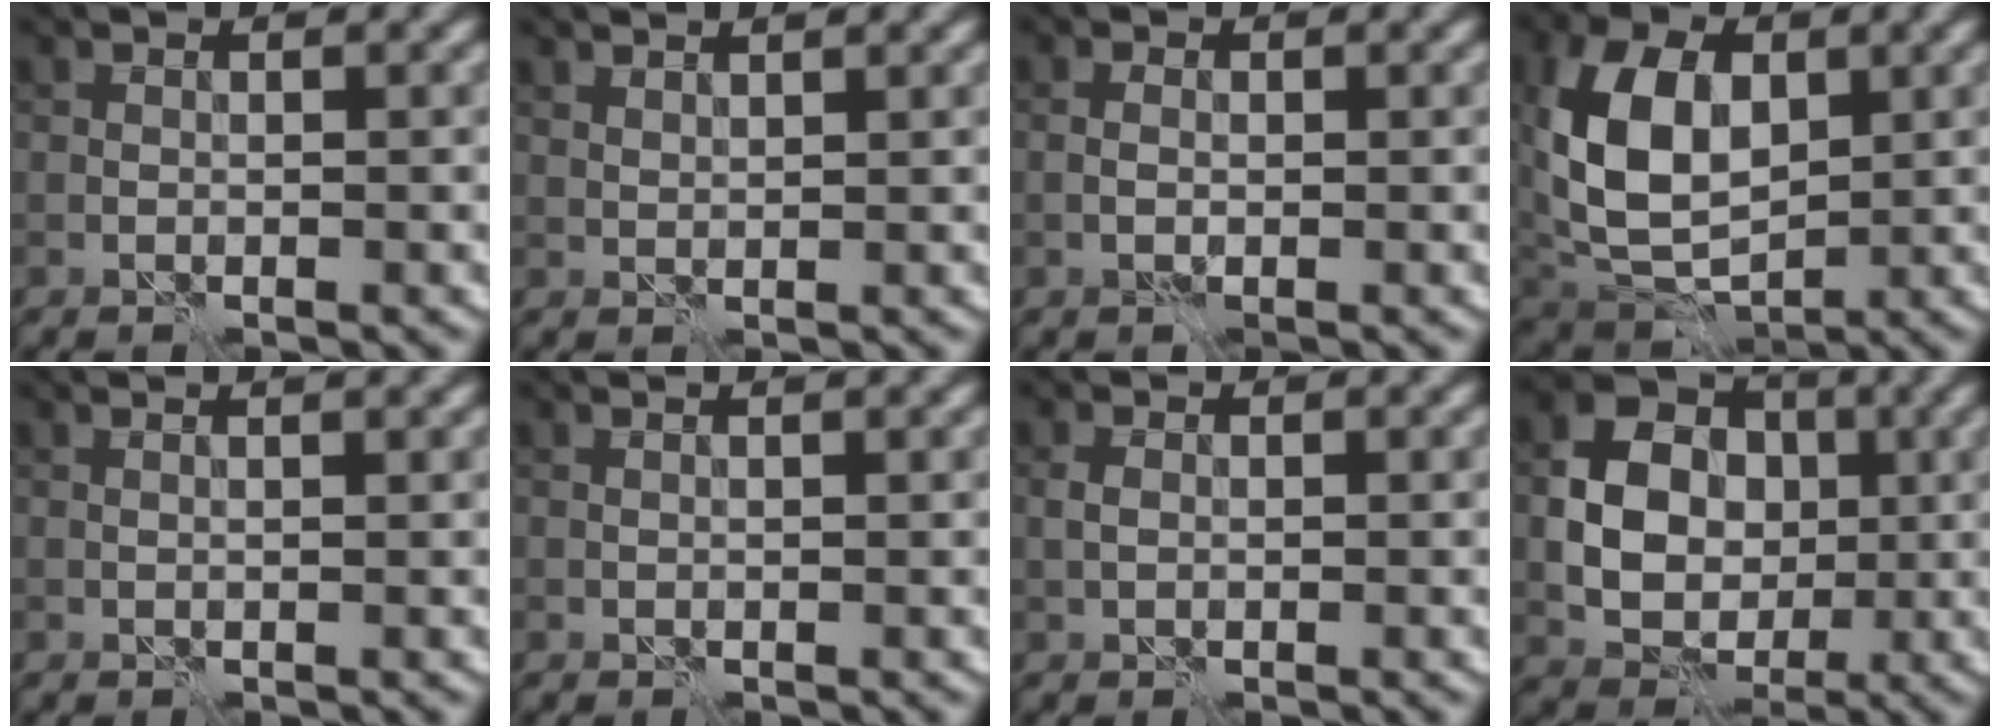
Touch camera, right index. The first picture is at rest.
{"total": 1.6, "force": [1.4, 0.3, 0.7], "torque": [-0.011, 0.001, 0.018]}
{"total": 1.5, "force": [-0.3, 0.9, 1.1], "torque": [-0.022, 0.002, -0.005]}
{"total": 9.8, "force": [1.5, 6.5, 7.2], "torque": [-0.158, 0.001, 0.022]}
{"total": 2.4, "force": [1.5, 1.0, 1.7], "torque": [-0.005, 0.010, -0.006]}
{"total": 1.2, "force": [0.8, 0.3, 0.8], "torque": [-0.009, -0.003, 0.003]}
{"total": 1.0, "force": [0.1, 0.8, 0.7], "torque": [-0.015, 0.003, 0.000]}
{"total": 7.6, "force": [0.0, 6.1, 4.4], "torque": [-0.079, 0.001, -0.005]}